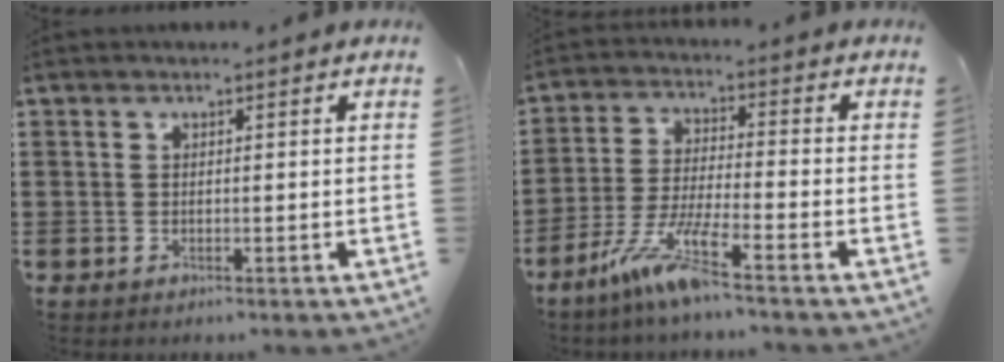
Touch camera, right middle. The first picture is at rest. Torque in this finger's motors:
{"motor_torque": [2.14, 0.00, 0.48, 0.08]}